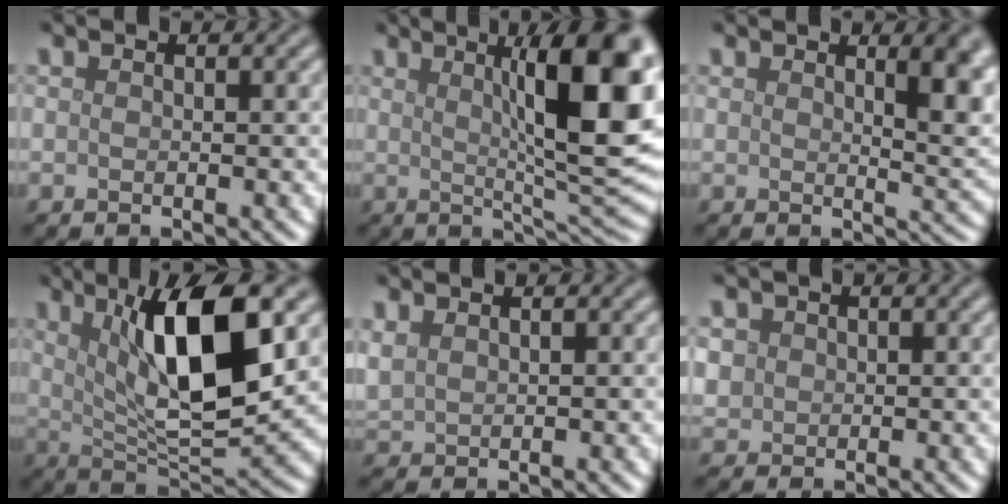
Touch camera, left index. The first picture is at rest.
{"total": 12.3, "force": [2.6, 2.9, 11.7], "torque": [-0.134, 0.003, 0.041]}
{"total": 5.0, "force": [2.1, 1.8, 4.2], "torque": [-0.038, -0.002, 0.030]}
{"total": 10.5, "force": [3.1, 3.0, 9.6], "torque": [-0.151, -0.004, 0.056]}
{"total": 1.4, "force": [1.1, 0.6, 0.6], "torque": [-0.019, 0.004, 0.031]}
{"total": 1.5, "force": [0.3, 1.4, 0.2], "torque": [-0.004, -0.004, 0.010]}